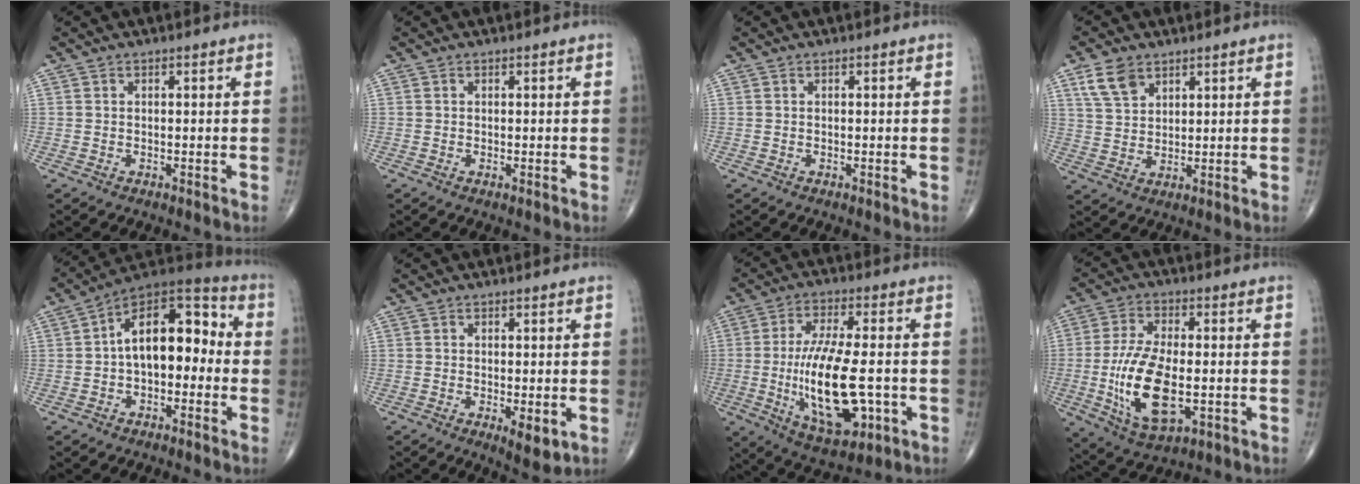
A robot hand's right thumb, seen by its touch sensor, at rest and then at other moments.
{"total": 0.0}
{"total": 0.0}
{"total": 6.3, "force": [3.7, 3.9, 3.2], "torque": [-0.050, -0.014, 0.078]}
{"total": 15.1, "force": [-0.1, 8.6, 12.5], "torque": [-0.158, 0.050, -0.019]}
{"total": 4.3, "force": [-1.1, 1.6, 3.9], "torque": [-0.053, -0.013, -0.014]}
{"total": 17.8, "force": [-3.1, 7.0, 16.1], "torque": [-0.284, -0.001, -0.040]}
{"total": 15.0, "force": [-2.6, 6.9, 13.0], "torque": [-0.250, -0.005, -0.039]}